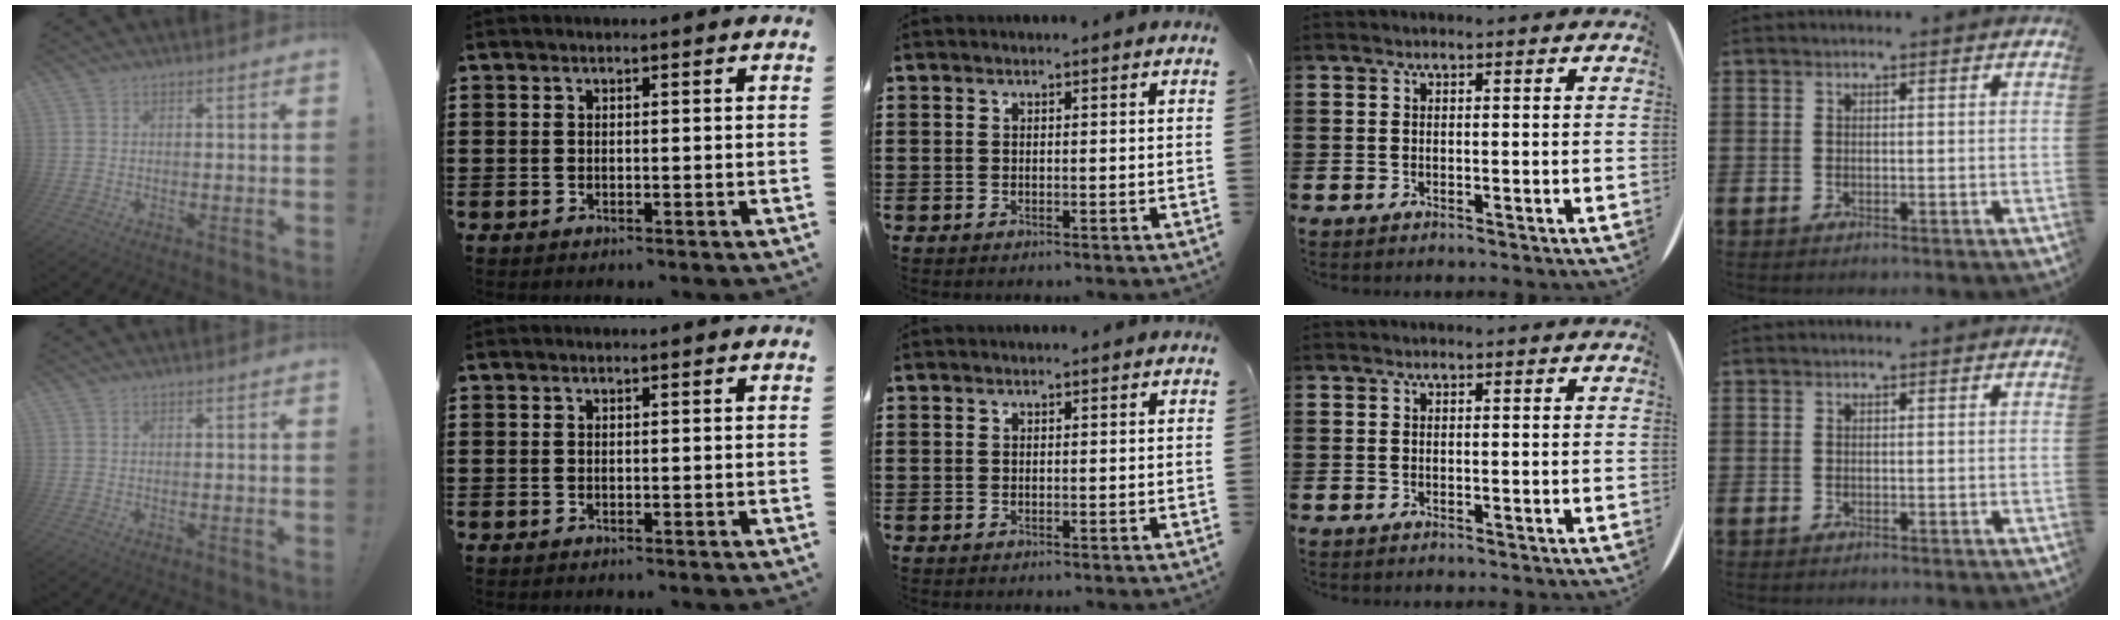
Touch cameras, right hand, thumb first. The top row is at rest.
{}